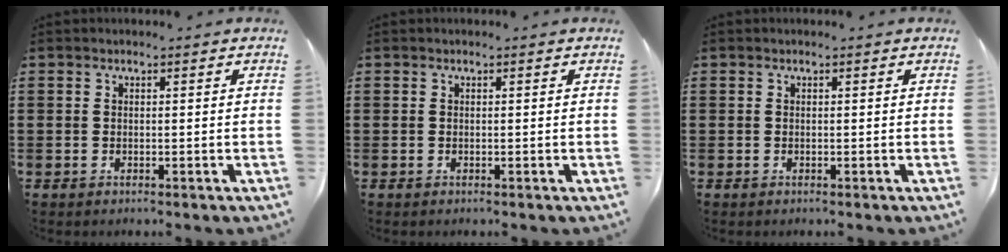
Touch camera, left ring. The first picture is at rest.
{"total": 0.0}
{"total": 0.0}